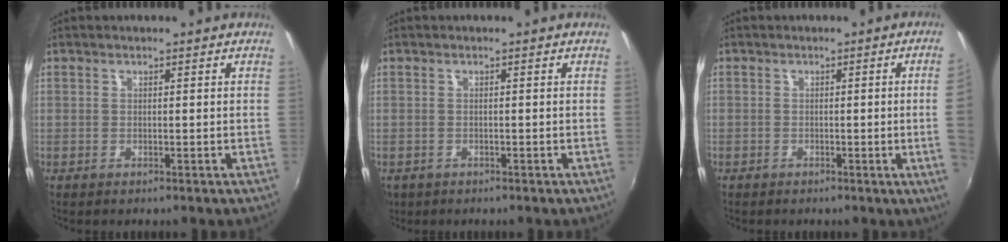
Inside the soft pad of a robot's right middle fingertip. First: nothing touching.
{"total": 2.8, "force": [-1.4, 2.1, 1.2], "torque": [-0.028, -0.009, -0.019]}
{"total": 4.2, "force": [-0.1, -1.5, 3.9], "torque": [-0.060, -0.011, 0.002]}